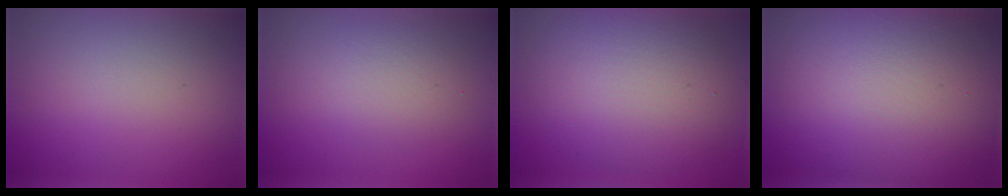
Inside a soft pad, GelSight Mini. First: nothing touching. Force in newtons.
{"total": 2.4, "press": 2.4, "slide": 0.1}
{"total": 7.8, "press": 7.8, "slide": 0.4}
{"total": 16.9, "press": 16.8, "slide": 1.0}